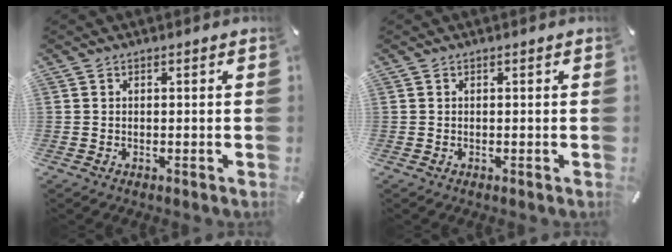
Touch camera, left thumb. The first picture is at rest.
{"total": 0.0}